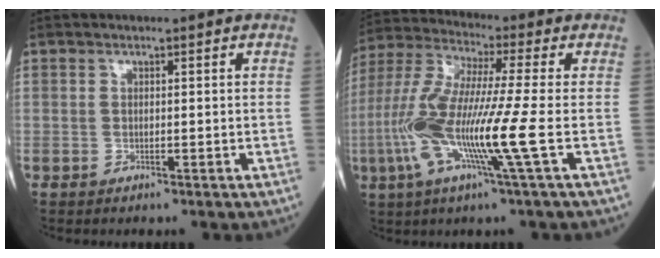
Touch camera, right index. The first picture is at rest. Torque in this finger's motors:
{"motor_torque": [2.11, -0.03, 1.05, 0.21]}